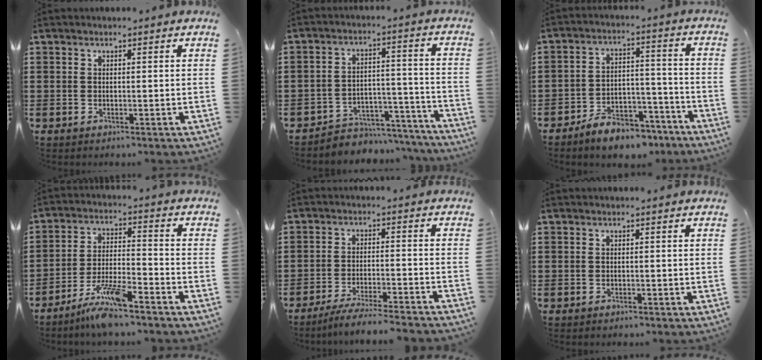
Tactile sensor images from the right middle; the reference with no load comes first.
{"total": 5.0, "force": [-4.8, 1.5, 0.4], "torque": [-0.011, 0.015, -0.099]}
{"total": 7.3, "force": [-6.6, 2.2, 2.2], "torque": [-0.035, 0.025, -0.126]}
{"total": 7.9, "force": [-6.4, 0.8, 4.6], "torque": [-0.098, -0.006, -0.122]}
{"total": 5.0, "force": [-4.6, -0.3, 1.9], "torque": [-0.036, -0.011, -0.089]}
{"total": 0.5, "force": [-0.5, 0.1, 0.1], "torque": [-0.003, -0.001, -0.010]}